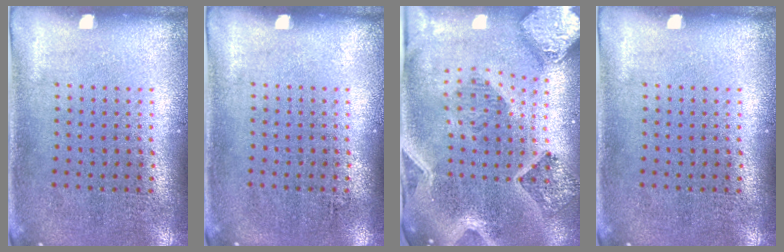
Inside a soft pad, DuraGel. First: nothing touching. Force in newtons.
{"total": 0.0}
{"total": 2.8, "press": 2.5, "slide": 1.3}
{"total": 0.0}